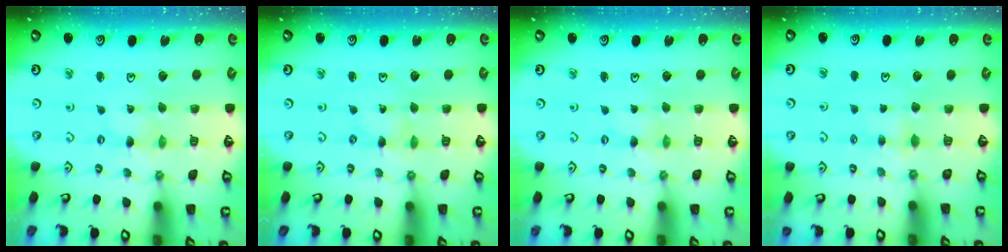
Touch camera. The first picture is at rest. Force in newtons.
{"total": 0.0}
{"total": 0.6, "press": 0.5, "slide": 0.1}
{"total": 3.6, "press": 3.6, "slide": 0.5}